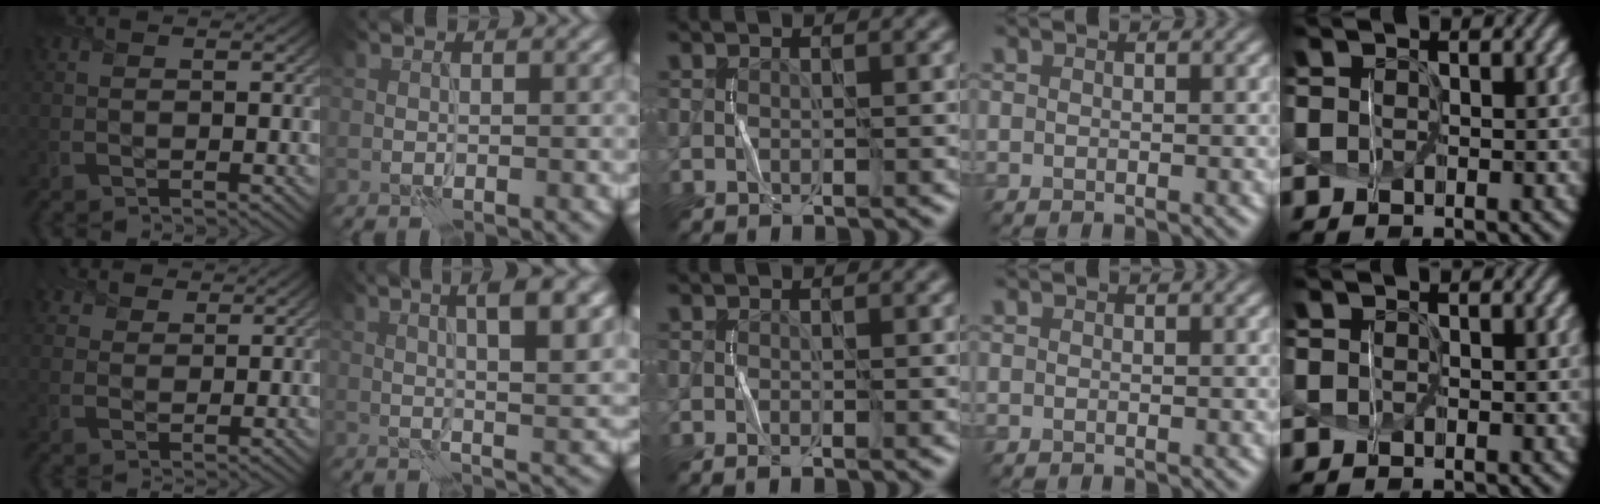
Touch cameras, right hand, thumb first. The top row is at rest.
{"thumb": {"total": 3.5, "force": [2.5, 2.3, 1.2], "torque": [-0.034, -0.005, 0.053]}, "index": {"total": 7.7, "force": [2.8, 2.2, 6.8], "torque": [-0.069, 0.019, 0.033]}, "middle": {"total": 0.6, "force": [-0.2, 0.1, 0.6], "torque": [-0.007, -0.002, -0.005]}}